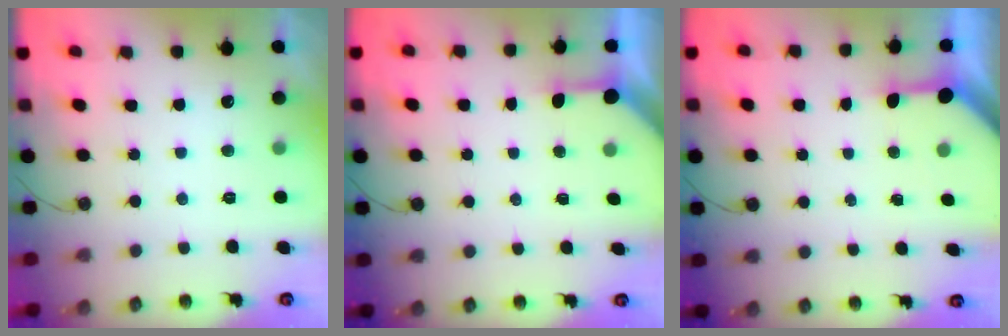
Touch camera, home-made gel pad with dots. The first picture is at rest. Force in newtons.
{"total": 2.7, "press": 2.6, "slide": 0.3}
{"total": 3.4, "press": 3.4, "slide": 0.3}